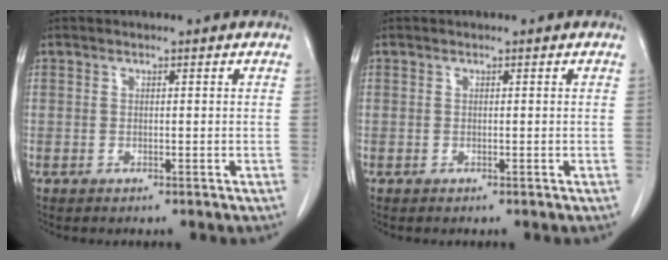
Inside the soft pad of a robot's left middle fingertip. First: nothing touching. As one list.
[{"total": 0.0}]